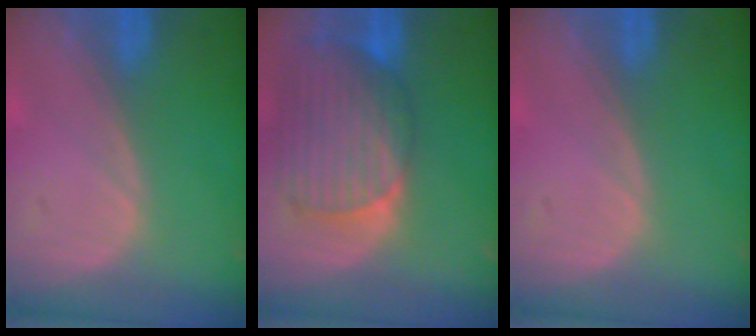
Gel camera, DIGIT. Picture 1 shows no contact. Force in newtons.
{"total": 10.1, "press": 8.6, "slide": 5.3}
{"total": 0.0}